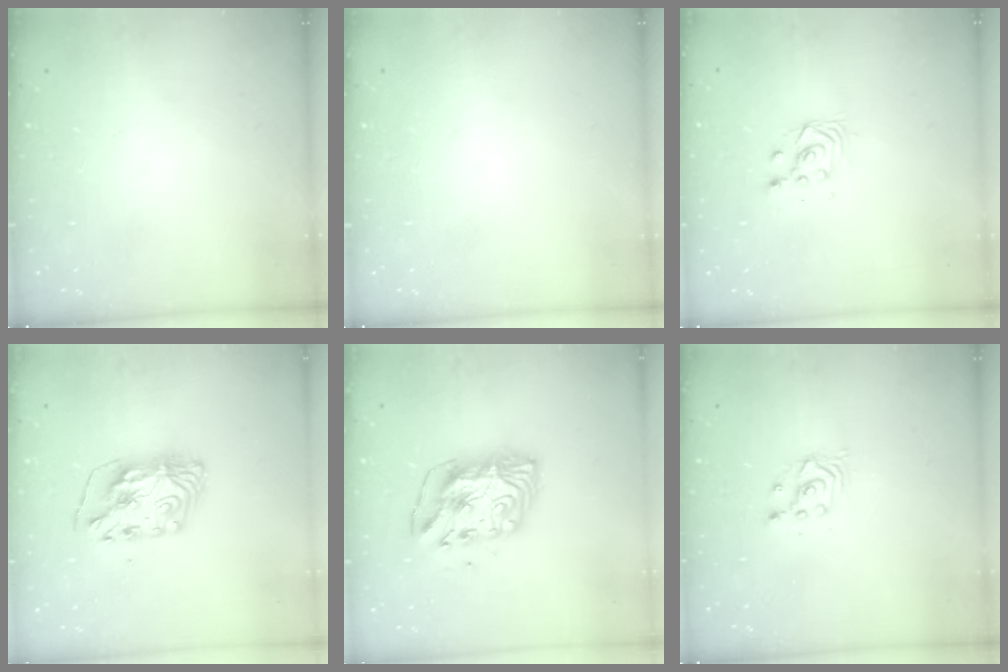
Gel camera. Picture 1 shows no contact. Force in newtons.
{"total": 0.0}
{"total": 3.7, "press": 3.4, "slide": 1.4}
{"total": 8.8, "press": 8.8, "slide": 0.8}
{"total": 11.2, "press": 11.2, "slide": 1.1}
{"total": 2.4, "press": 2.4, "slide": 0.2}